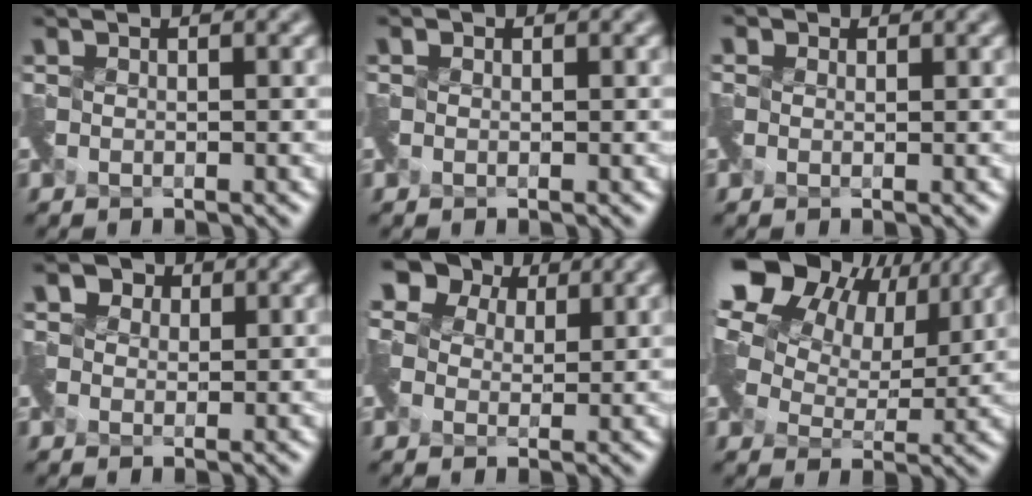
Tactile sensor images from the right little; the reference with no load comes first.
{"total": 0.7, "force": [-0.2, 0.0, -0.6], "torque": [0.012, 0.000, 0.001]}
{"total": 0.9, "force": [-0.1, 0.4, -0.9], "torque": [0.012, -0.001, 0.003]}
{"total": 1.7, "force": [0.3, 1.6, -0.3], "torque": [0.006, 0.006, 0.002]}
{"total": 5.7, "force": [3.2, 4.0, 2.5], "torque": [-0.076, 0.023, 0.045]}
{"total": 16.3, "force": [8.5, 10.4, 9.3], "torque": [-0.182, 0.041, 0.135]}